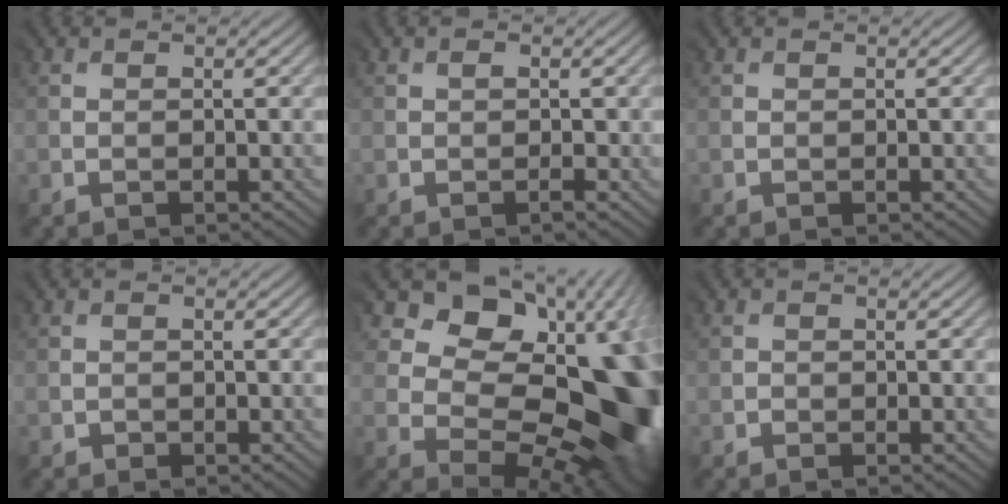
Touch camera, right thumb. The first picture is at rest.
{"total": 0.7, "force": [-0.2, 0.4, 0.6], "torque": [-0.012, -0.001, -0.002]}
{"total": 0.0}
{"total": 0.7, "force": [-0.4, 0.4, -0.4], "torque": [0.011, -0.001, -0.006]}
{"total": 14.4, "force": [3.3, 10.7, 9.1], "torque": [-0.088, 0.002, 0.068]}
{"total": 0.5, "force": [-0.3, 0.4, -0.1], "torque": [0.002, -0.001, -0.006]}